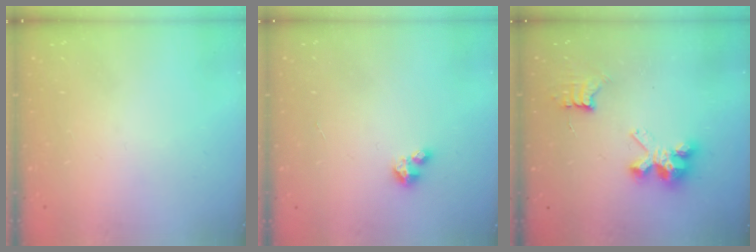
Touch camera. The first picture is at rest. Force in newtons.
{"total": 2.7, "press": 2.7, "slide": 0.3}
{"total": 7.9, "press": 7.9, "slide": 0.6}